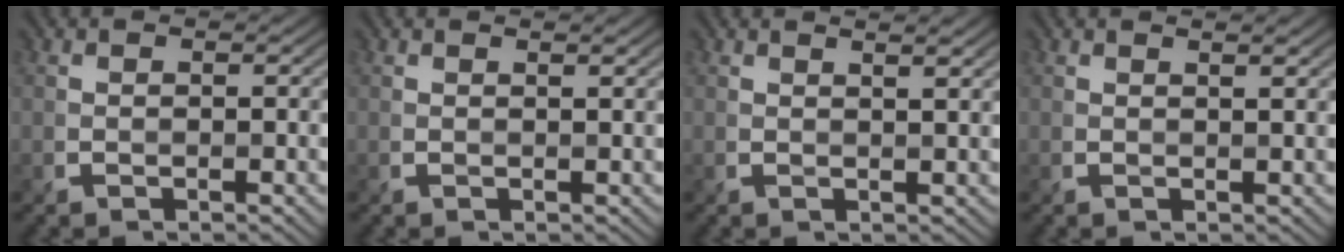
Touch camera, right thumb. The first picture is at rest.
{"total": 0.9, "force": [0.7, 0.1, 0.6], "torque": [-0.011, -0.001, 0.008]}
{"total": 2.6, "force": [1.7, 0.6, 1.8], "torque": [-0.022, 0.000, 0.017]}
{"total": 1.6, "force": [1.1, 0.3, 1.1], "torque": [-0.019, -0.003, 0.011]}